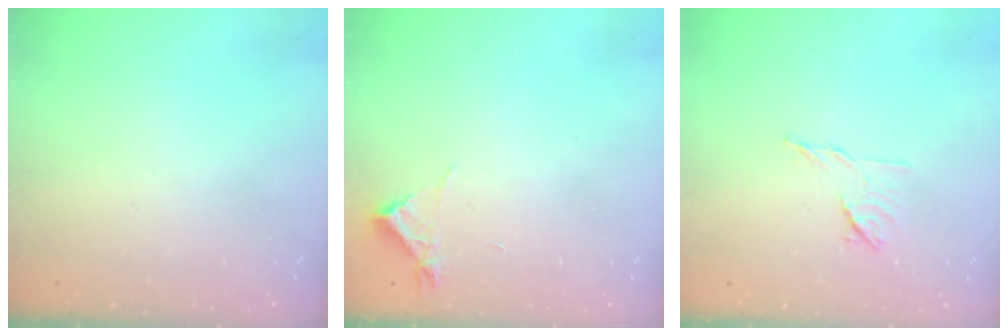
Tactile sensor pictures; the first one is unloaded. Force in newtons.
{"total": 4.4, "press": 4.4, "slide": 0.4}
{"total": 7.1, "press": 7.0, "slide": 1.2}